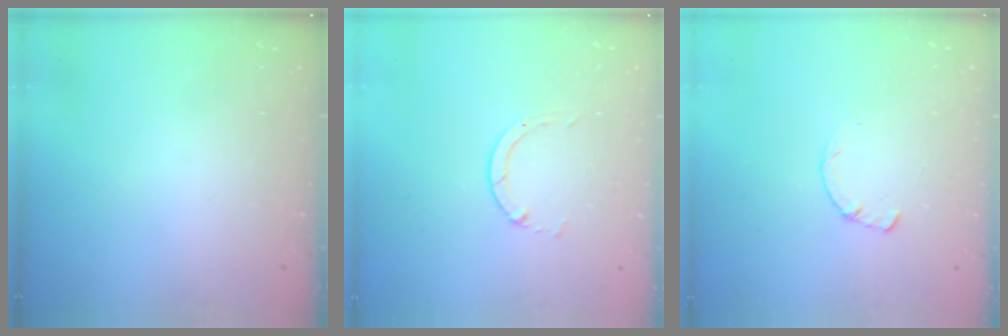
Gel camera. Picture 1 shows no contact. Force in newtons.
{"total": 1.3, "press": 1.2, "slide": 0.3}
{"total": 1.7, "press": 1.7, "slide": 0.2}